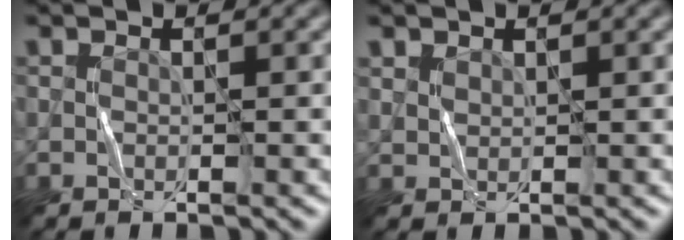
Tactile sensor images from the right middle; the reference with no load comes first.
{"total": 1.0, "force": [0.7, 0.7, 0.3], "torque": [-0.011, 0.001, 0.019]}